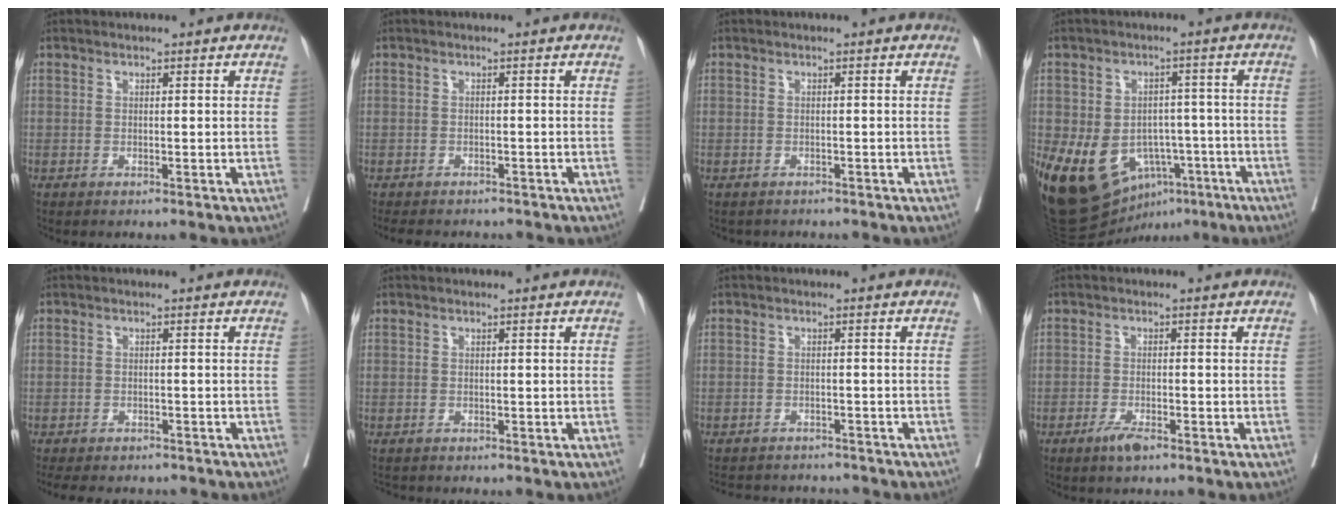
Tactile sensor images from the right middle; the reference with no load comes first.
{"total": 7.8, "force": [-6.8, 2.6, 2.7], "torque": [-0.038, -0.002, -0.089]}
{"total": 3.0, "force": [-2.7, 1.3, 0.4], "torque": [-0.011, -0.002, -0.037]}
{"total": 14.9, "force": [-6.0, 10.8, 8.3], "torque": [-0.153, 0.013, -0.076]}
{"total": 9.9, "force": [-8.7, 3.3, 3.5], "torque": [-0.061, -0.006, -0.111]}
{"total": 1.5, "force": [-1.4, 0.5, 0.2], "torque": [-0.008, -0.005, -0.023]}
{"total": 9.1, "force": [-8.6, 2.3, 1.7], "torque": [-0.031, 0.009, -0.110]}
{"total": 2.8, "force": [-1.9, 0.6, 1.9], "torque": [-0.040, -0.002, -0.036]}